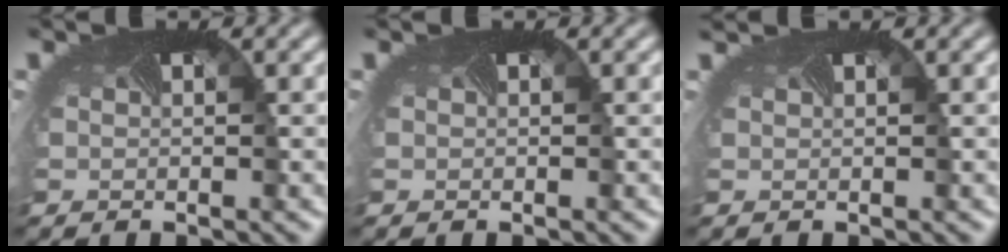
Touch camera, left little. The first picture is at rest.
{"total": 0.0}
{"total": 0.7, "force": [0.7, -0.1, 0.0], "torque": [-0.001, 0.001, 0.001]}